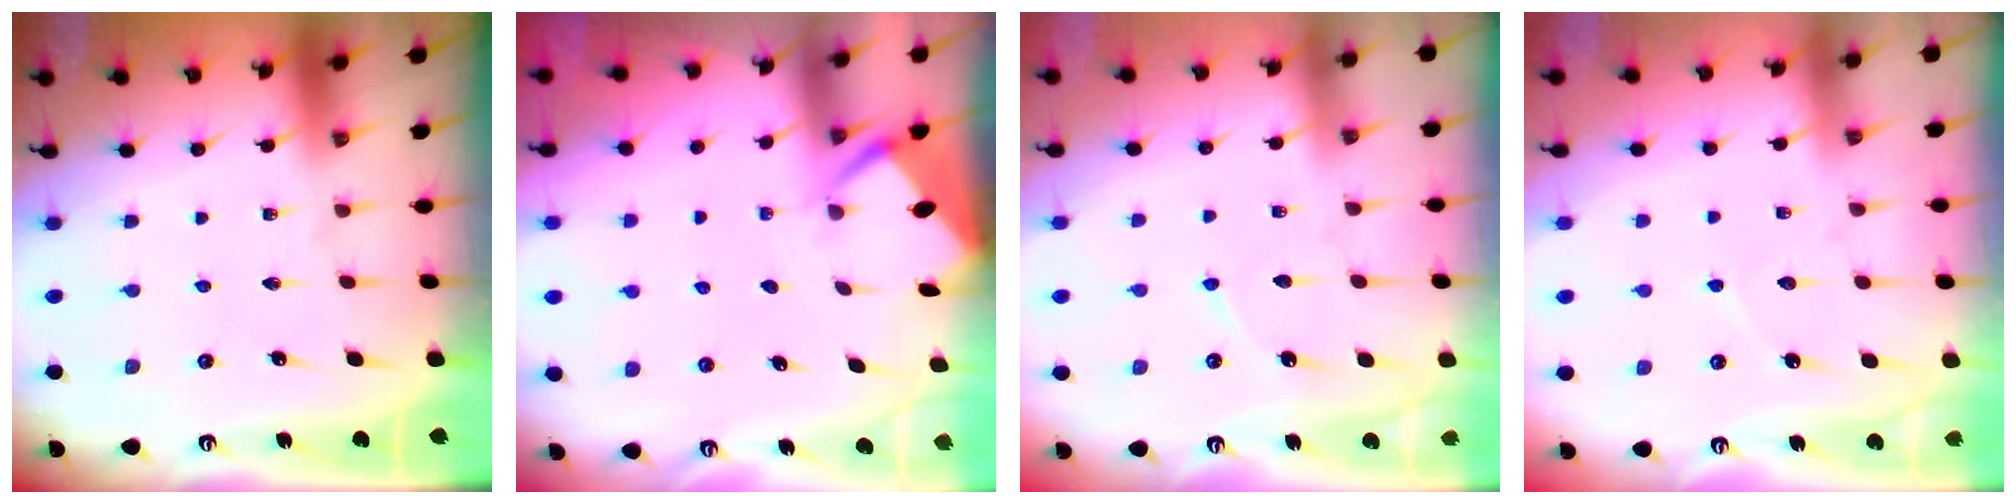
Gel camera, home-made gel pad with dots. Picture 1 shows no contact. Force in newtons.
{"total": 2.8, "press": 2.7, "slide": 0.4}
{"total": 4.0, "press": 4.0, "slide": 0.4}
{"total": 4.0, "press": 4.0, "slide": 0.4}